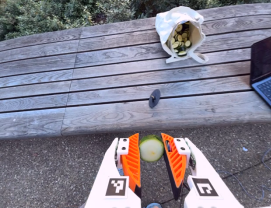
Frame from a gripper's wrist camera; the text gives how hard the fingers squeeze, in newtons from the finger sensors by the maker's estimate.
{"total": 10.6, "left": 10.6, "right": 10.5}